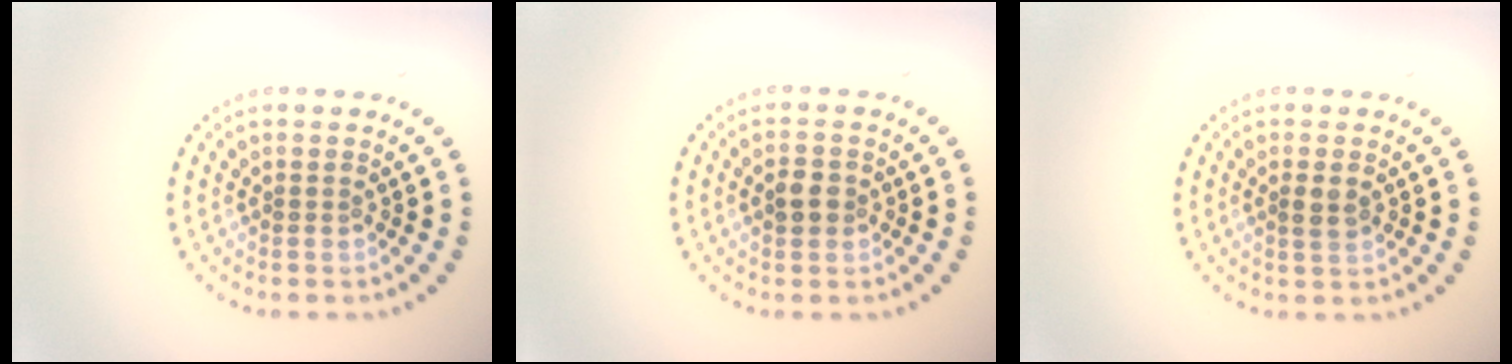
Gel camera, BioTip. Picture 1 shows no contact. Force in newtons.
{"total": 2.0, "press": 2.0, "slide": 0.2}
{"total": 1.5, "press": 1.5, "slide": 0.3}